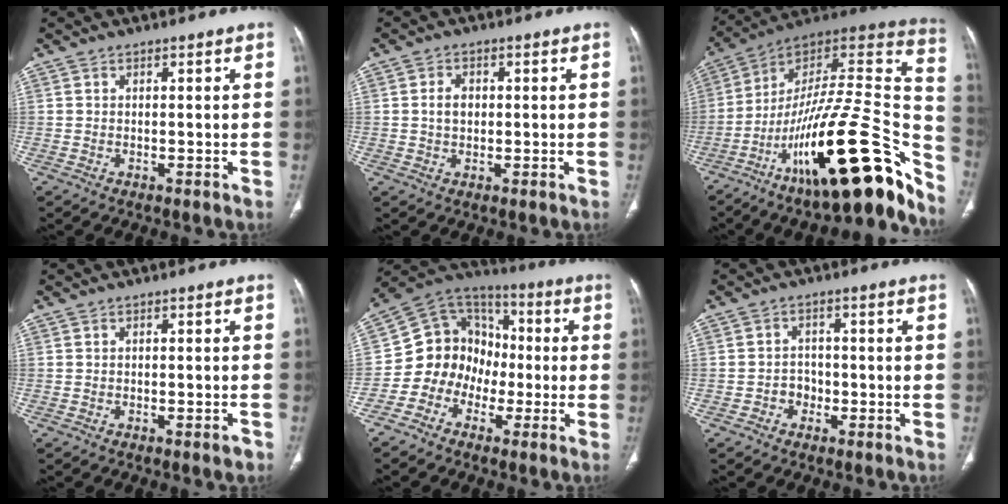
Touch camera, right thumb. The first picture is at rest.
{"total": 3.1, "force": [0.2, 2.3, 2.1], "torque": [-0.031, 0.007, 0.002]}
{"total": 34.6, "force": [-17.8, 10.6, 27.8], "torque": [-0.340, 0.086, -0.280]}
{"total": 1.4, "force": [-0.9, 0.4, 1.0], "torque": [-0.018, -0.001, -0.010]}
{"total": 12.9, "force": [-3.4, 11.5, 4.9], "torque": [-0.038, 0.072, -0.075]}
{"total": 2.9, "force": [-1.2, 2.5, 0.9], "torque": [0.004, 0.015, -0.025]}